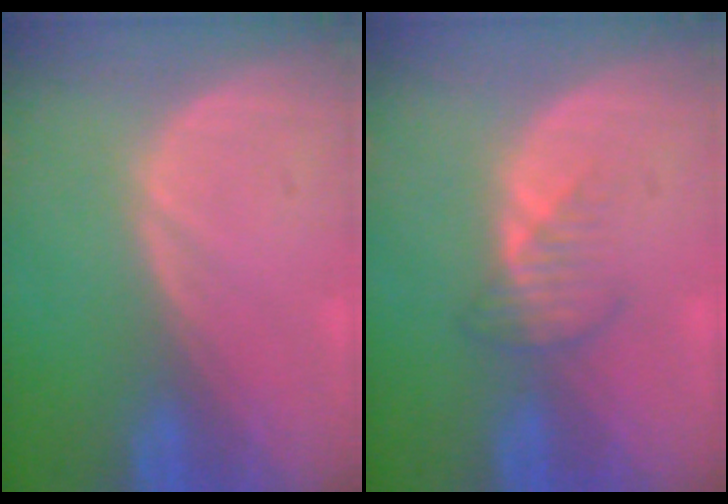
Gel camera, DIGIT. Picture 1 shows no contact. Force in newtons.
{"total": 2.8, "press": 2.7, "slide": 0.8}